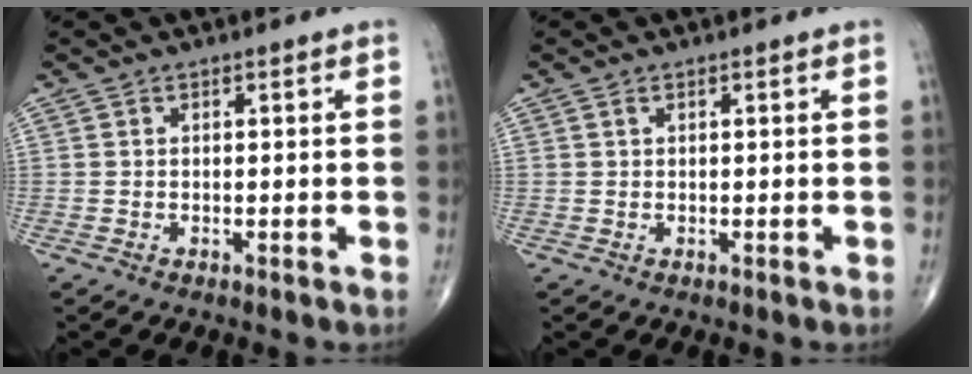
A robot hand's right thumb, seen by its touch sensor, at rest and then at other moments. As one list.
[{"total": 0.5, "force": [0.3, 0.3, 0.3], "torque": [-0.006, 0.003, 0.007]}]